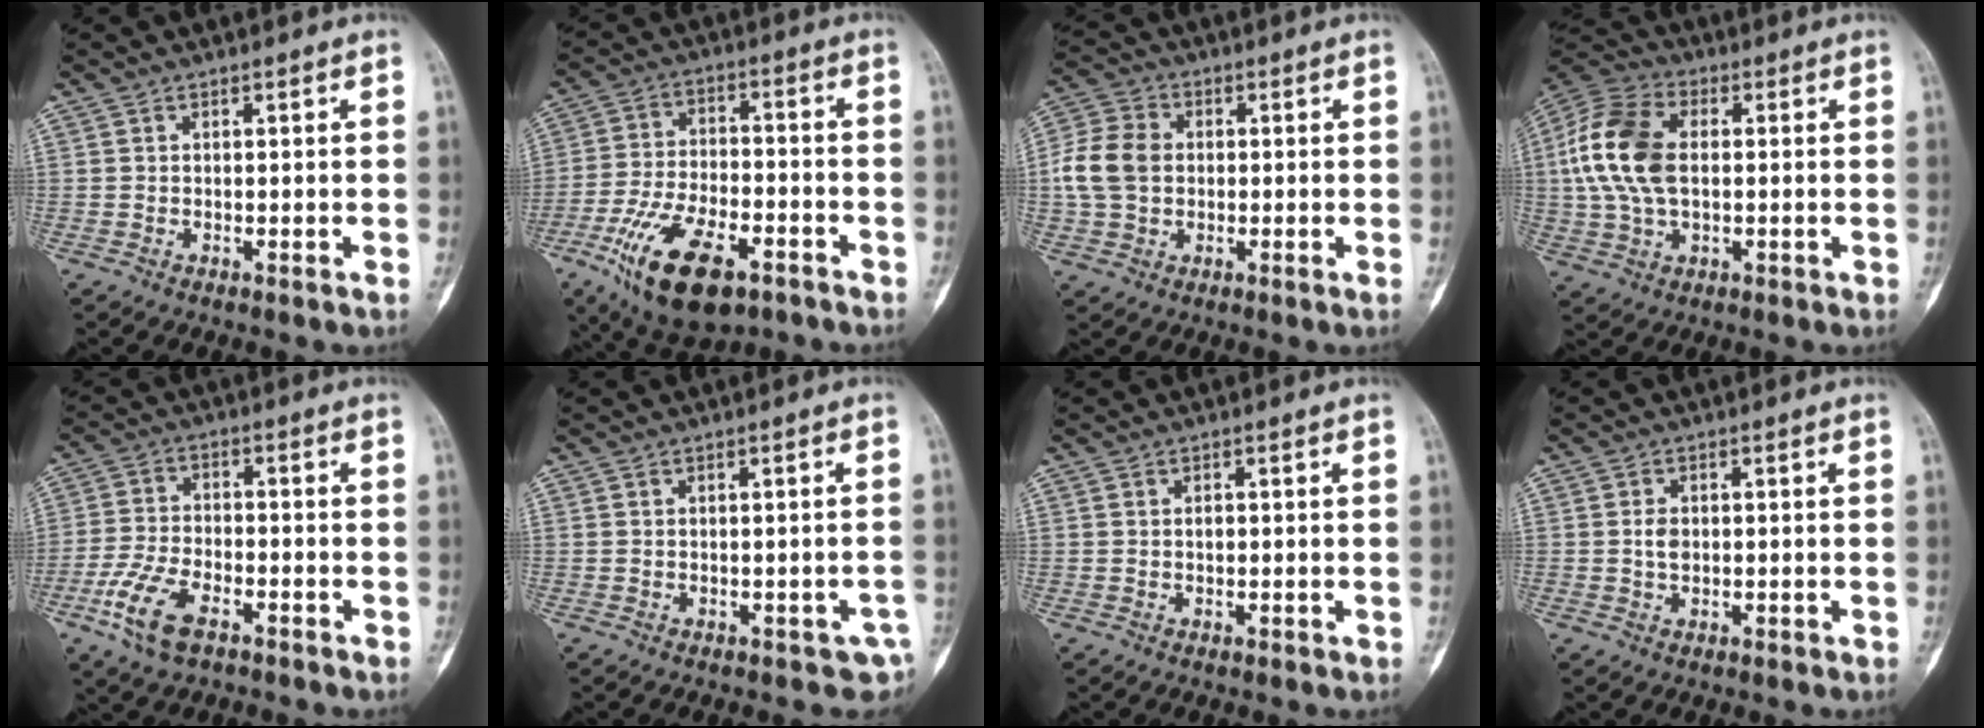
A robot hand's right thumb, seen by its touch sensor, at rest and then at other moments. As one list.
[{"total": 17.9, "force": [-9.1, 8.4, 12.9], "torque": [-0.227, 0.030, -0.149]}, {"total": 9.9, "force": [0.1, 7.5, 6.4], "torque": [-0.119, 0.018, -0.007]}, {"total": 15.7, "force": [1.0, 9.9, 12.1], "torque": [-0.245, 0.020, 0.015]}, {"total": 9.9, "force": [-5.3, 4.8, 6.8], "torque": [-0.146, 0.014, -0.102]}, {"total": 4.2, "force": [-1.4, 2.6, 2.9], "torque": [-0.018, 0.018, -0.008]}, {"total": 1.0, "force": [0.0, 0.7, 0.6], "torque": [-0.004, 0.002, -0.001]}, {"total": 2.6, "force": [-0.1, 1.9, 1.7], "torque": [-0.021, 0.002, -0.004]}]